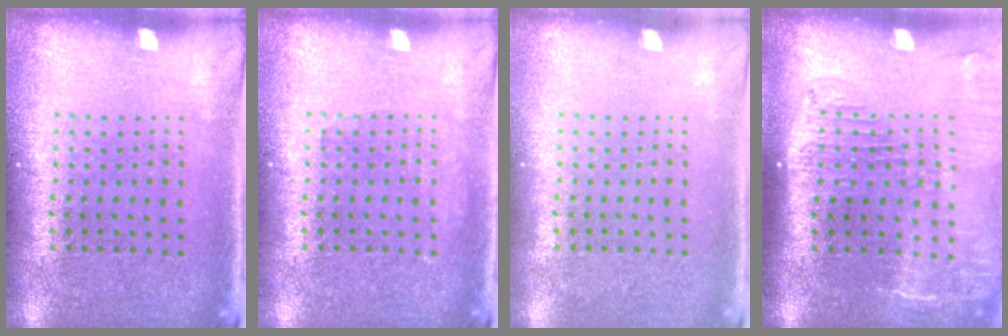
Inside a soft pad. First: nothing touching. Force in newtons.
{"total": 0.8, "press": 0.8, "slide": 0.1}
{"total": 0.0}
{"total": 2.3, "press": 1.9, "slide": 1.4}